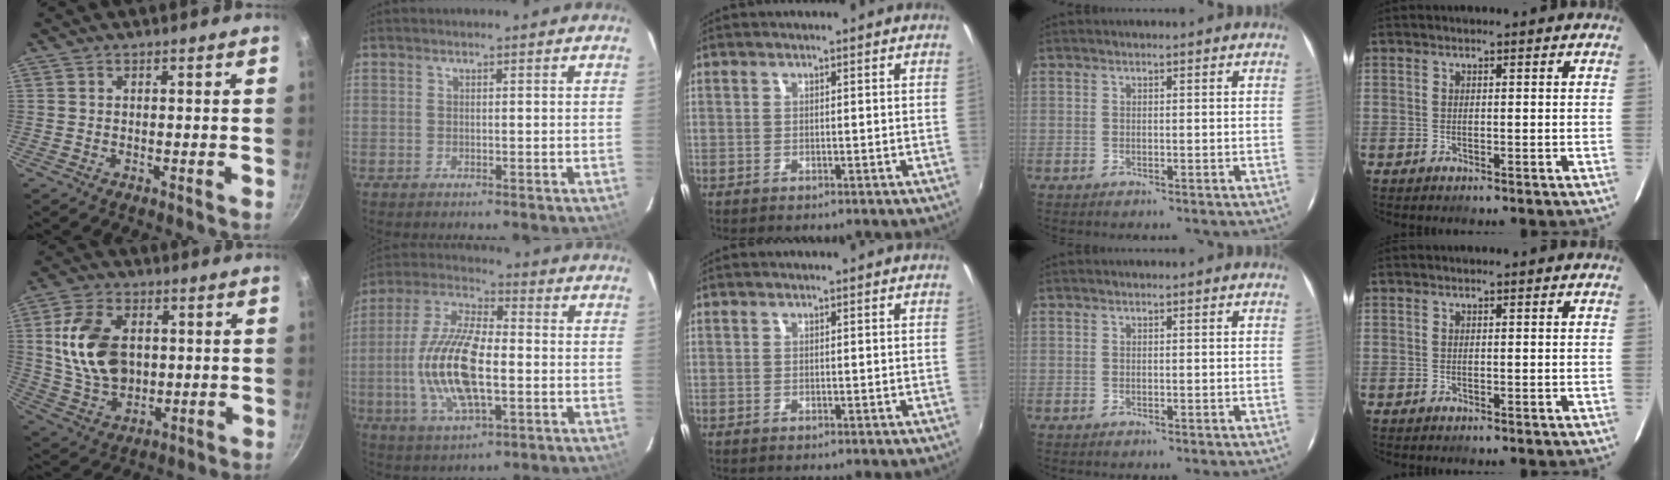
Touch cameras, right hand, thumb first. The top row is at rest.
{"thumb": {"total": 15.3, "force": [2.0, 10.5, 11.0], "torque": [-0.189, -0.005, 0.044]}, "index": {"total": 16.8, "force": [-2.5, 6.6, 15.2], "torque": [-0.314, 0.000, -0.048]}}